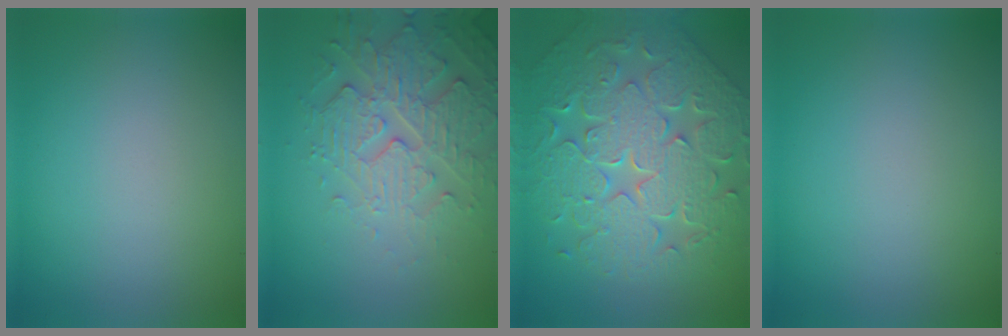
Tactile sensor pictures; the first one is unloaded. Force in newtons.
{"total": 4.9, "press": 3.8, "slide": 3.0}
{"total": 8.5, "press": 6.9, "slide": 4.9}
{"total": 0.0}